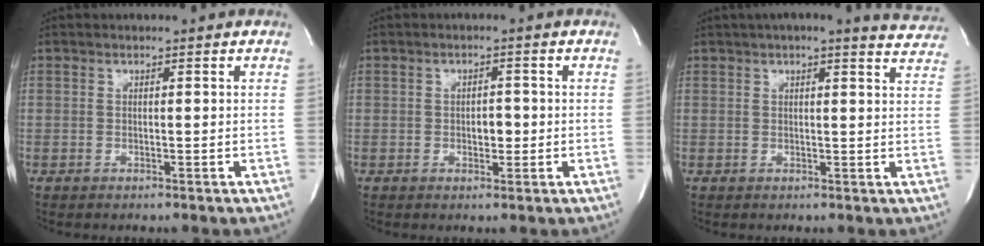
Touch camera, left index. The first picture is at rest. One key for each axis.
{"total": 2.2, "fx": -0.4, "fy": 1.3, "fz": 1.7, "tx": -0.029, "ty": -0.001, "tz": -0.004}
{"total": 10.5, "fx": 9.4, "fy": 1.5, "fz": 4.4, "tx": -0.046, "ty": 0.000, "tz": 0.092}